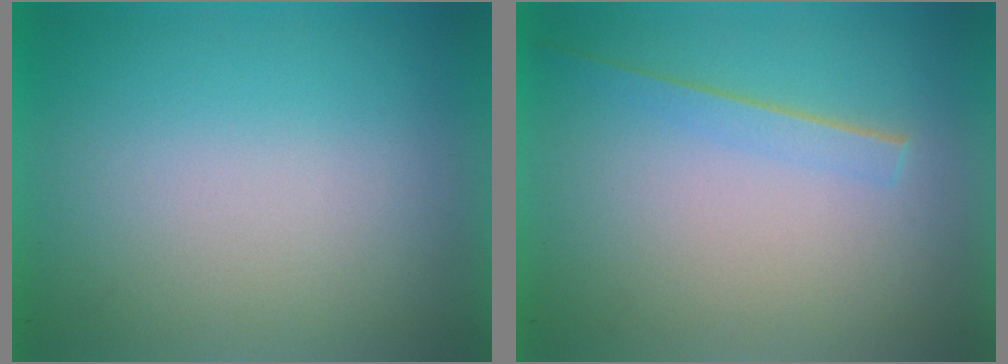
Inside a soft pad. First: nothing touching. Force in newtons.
{"total": 1.5}